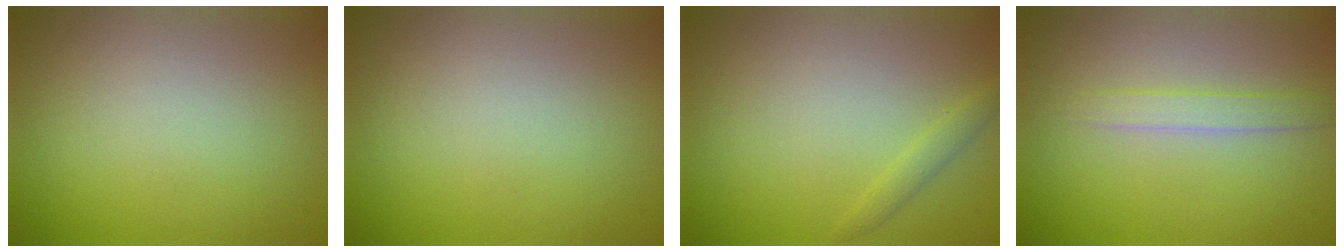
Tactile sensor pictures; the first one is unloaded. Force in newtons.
{"total": 0.0}
{"total": 1.1, "press": 1.1, "slide": 0.1}
{"total": 1.6, "press": 1.6, "slide": 0.0}